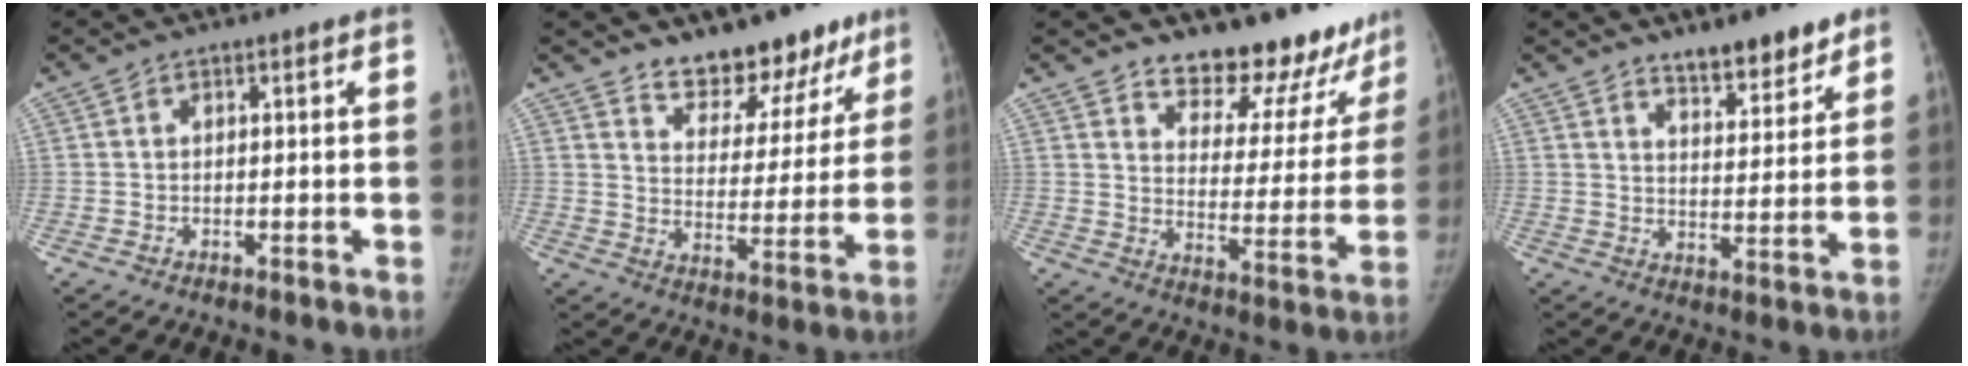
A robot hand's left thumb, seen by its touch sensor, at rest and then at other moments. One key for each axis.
{"total": 14.8, "fx": 12.0, "fy": 7.0, "fz": 5.1, "tx": -0.009, "ty": -0.088, "tz": 0.172}
{"total": 18.0, "fx": 16.1, "fy": 6.5, "fz": 4.7, "tx": 0.002, "ty": -0.136, "tz": 0.210}
{"total": 9.3, "fx": 7.3, "fy": 3.0, "fz": 4.8, "tx": -0.043, "ty": -0.055, "tz": 0.116}